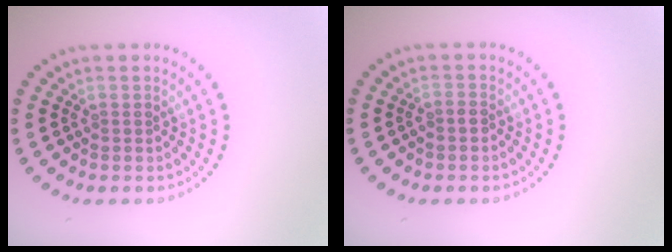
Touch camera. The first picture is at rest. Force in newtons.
{"total": 0.7, "press": 0.5, "slide": 0.5}